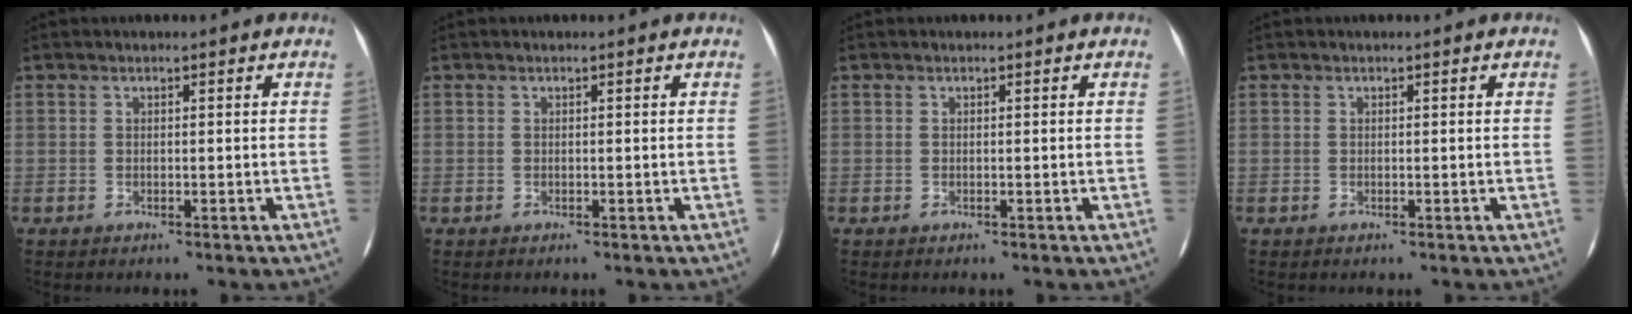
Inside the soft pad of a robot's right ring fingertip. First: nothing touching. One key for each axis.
{"total": 0.0}
{"total": 0.0}
{"total": 0.0}